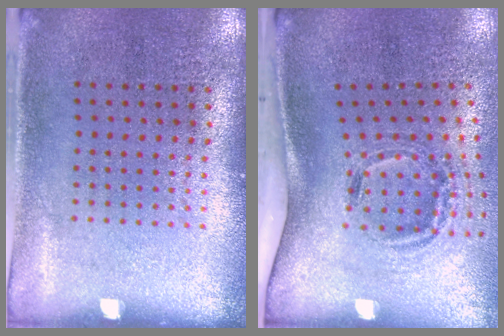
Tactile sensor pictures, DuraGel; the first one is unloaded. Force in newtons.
{"total": 1.6, "press": 1.1, "slide": 1.1}